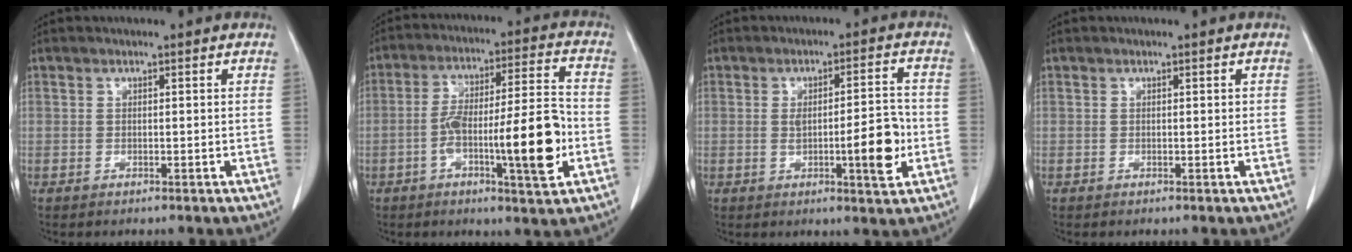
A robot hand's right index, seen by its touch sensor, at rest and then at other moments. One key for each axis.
{"total": 15.1, "fx": -4.1, "fy": 1.8, "fz": 14.4, "tx": -0.235, "ty": 0.013, "tz": -0.063}
{"total": 8.1, "fx": -1.5, "fy": 1.4, "fz": 7.8, "tx": -0.114, "ty": 0.004, "tz": -0.019}
{"total": 0.0}